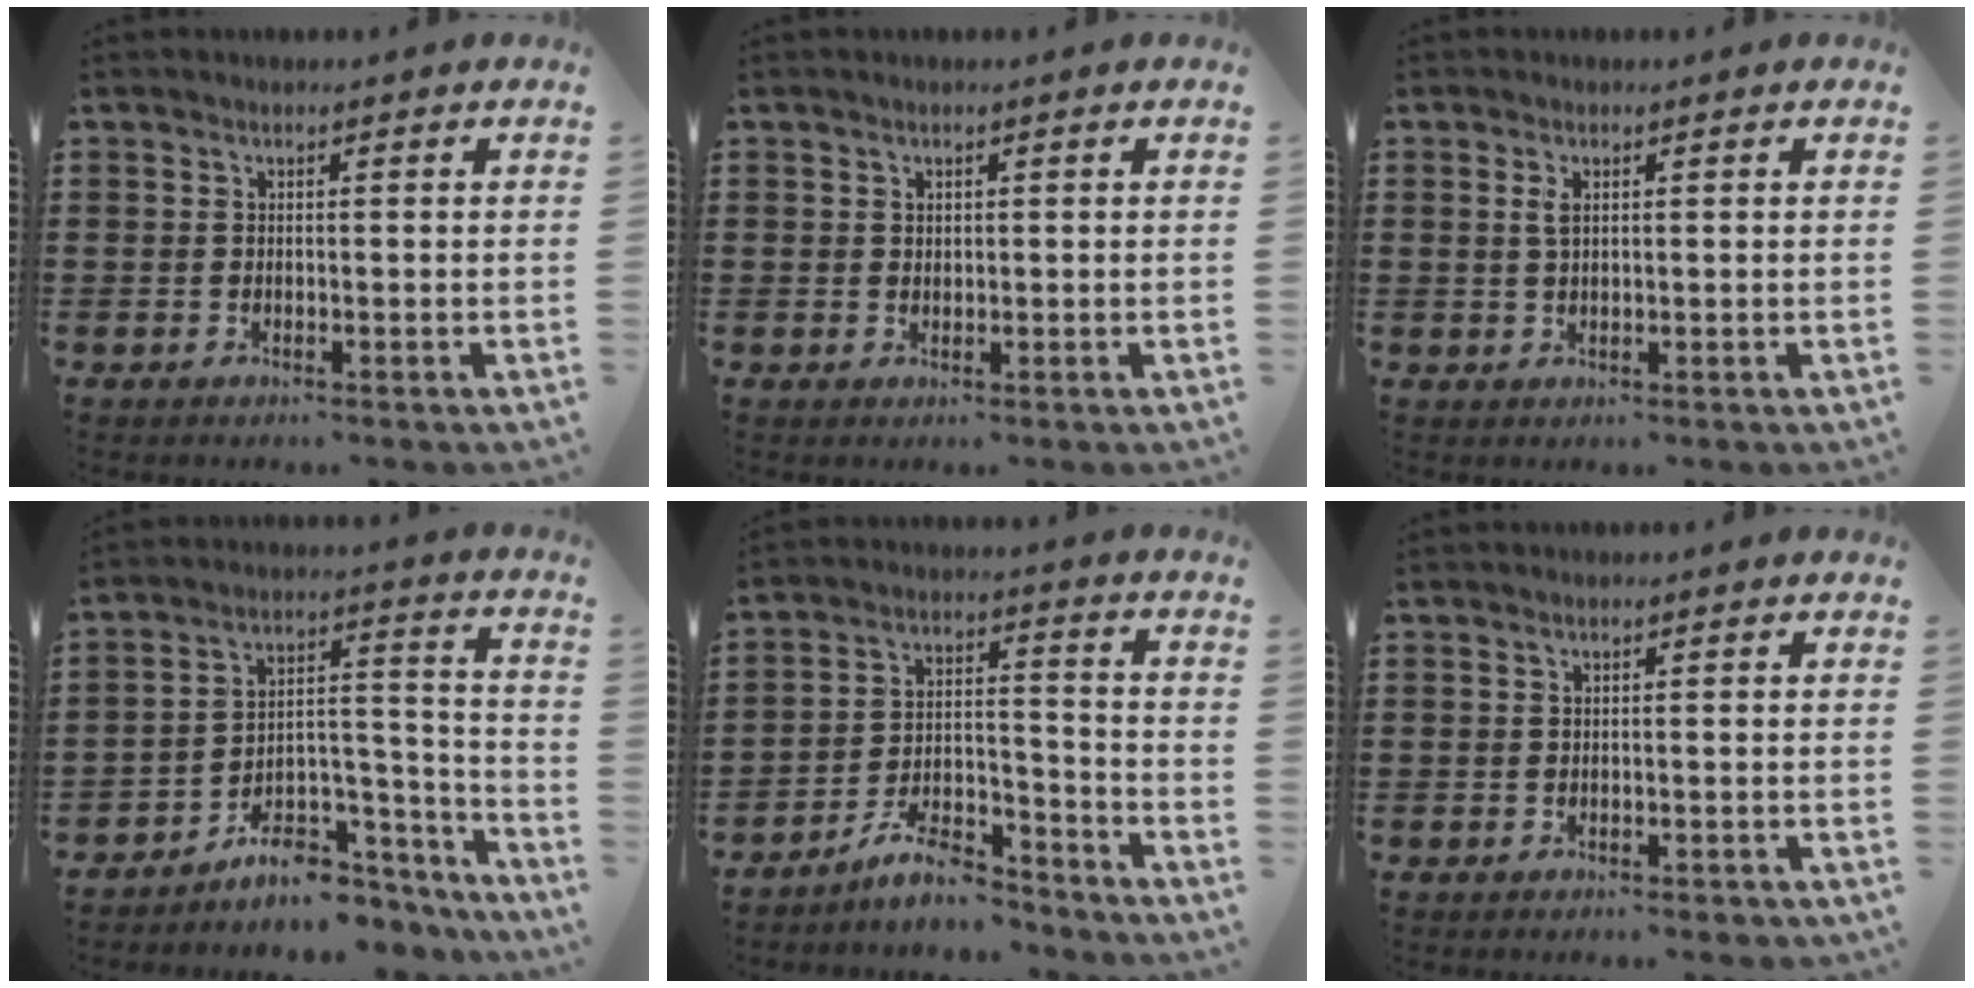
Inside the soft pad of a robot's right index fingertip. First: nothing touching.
{"total": 0.7, "force": [0.4, 0.6, 0.2], "torque": [-0.007, 0.001, 0.008]}
{"total": 1.8, "force": [0.6, 0.8, 1.6], "torque": [-0.034, 0.004, 0.009]}
{"total": 7.0, "force": [-6.2, 2.8, 1.7], "torque": [-0.021, 0.018, -0.113]}
{"total": 8.2, "force": [-7.3, 1.7, 3.2], "torque": [-0.056, 0.023, -0.137]}
{"total": 0.5, "force": [-0.5, 0.1, 0.3], "torque": [-0.009, -0.005, -0.007]}